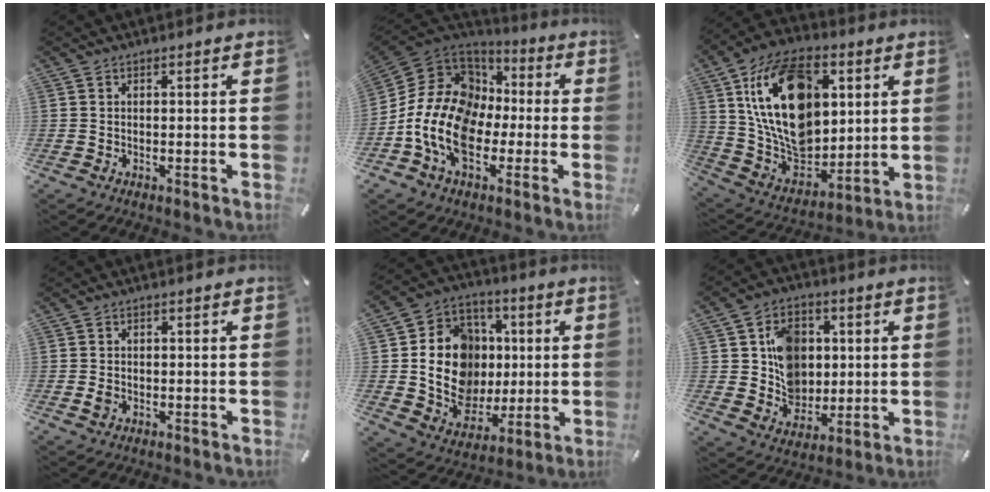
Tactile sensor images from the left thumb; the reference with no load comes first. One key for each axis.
{"total": 16.3, "fx": -4.3, "fy": 12.8, "fz": 9.2, "tx": -0.211, "ty": 0.017, "tz": -0.077}
{"total": 23.6, "fx": 6.1, "fy": 16.3, "fz": 15.9, "tx": -0.312, "ty": -0.028, "tz": 0.104}
{"total": 1.7, "fx": -0.2, "fy": 1.3, "fz": 1.1, "tx": -0.020, "ty": 0.004, "tz": -0.005}
{"total": 16.9, "fx": 0.4, "fy": 14.9, "fz": 8.0, "tx": -0.126, "ty": 0.004, "tz": 0.023}
{"total": 11.3, "fx": 2.1, "fy": 10.0, "fz": 4.7, "tx": -0.066, "ty": 0.000, "tz": 0.049}